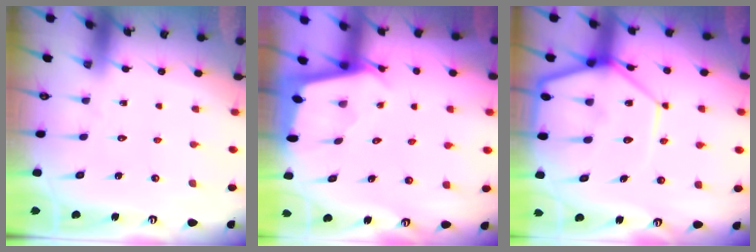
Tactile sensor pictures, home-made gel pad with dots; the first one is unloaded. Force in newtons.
{"total": 2.0, "press": 2.0, "slide": 0.2}
{"total": 15.1, "press": 15.0, "slide": 1.5}